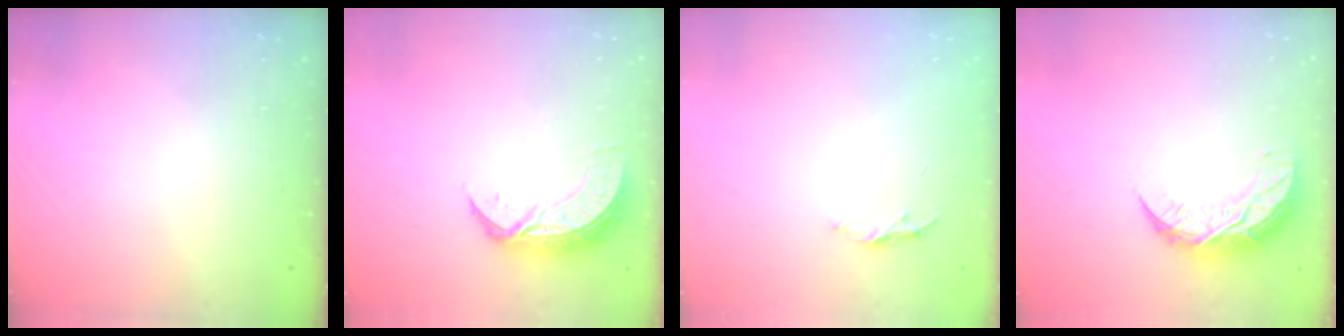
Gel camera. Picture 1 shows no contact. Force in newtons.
{"total": 8.0, "press": 8.0, "slide": 0.7}
{"total": 4.0, "press": 4.0, "slide": 0.4}
{"total": 9.9, "press": 9.9, "slide": 0.5}